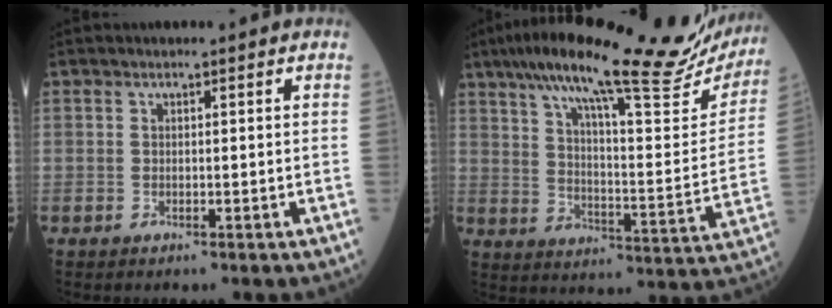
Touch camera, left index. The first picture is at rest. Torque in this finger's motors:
{"motor_torque": [1.00, -1.14, 0.56, 0.21]}